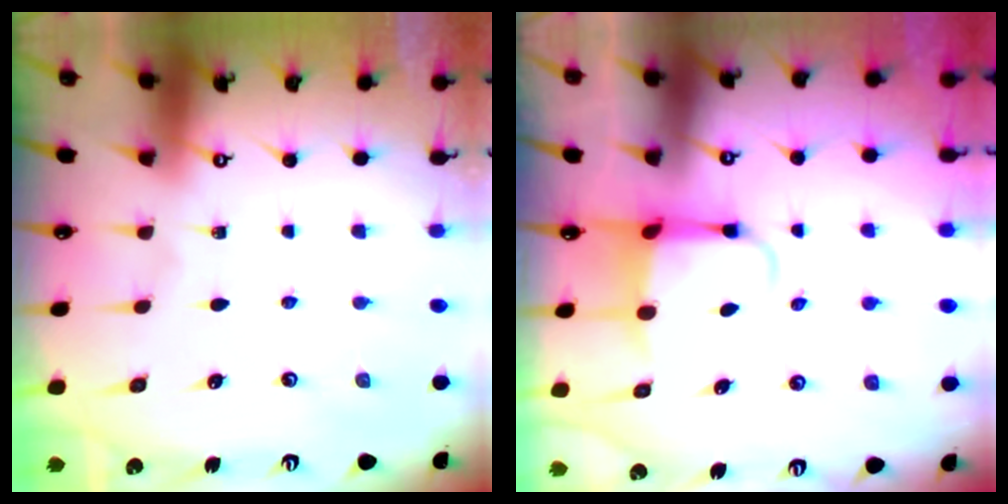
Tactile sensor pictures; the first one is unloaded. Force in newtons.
{"total": 4.0, "press": 3.9, "slide": 1.1}